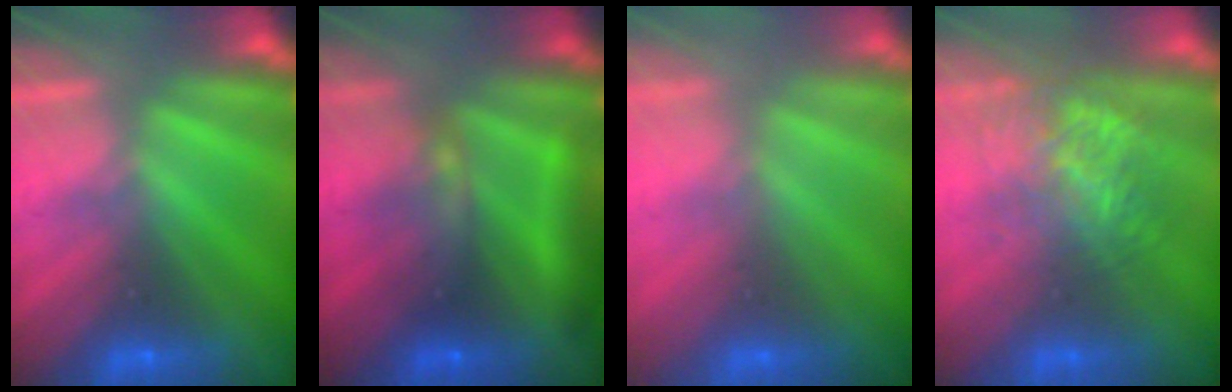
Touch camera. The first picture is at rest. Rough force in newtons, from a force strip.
{"total": 7.4}
{"total": 2.7}
{"total": 4.1}